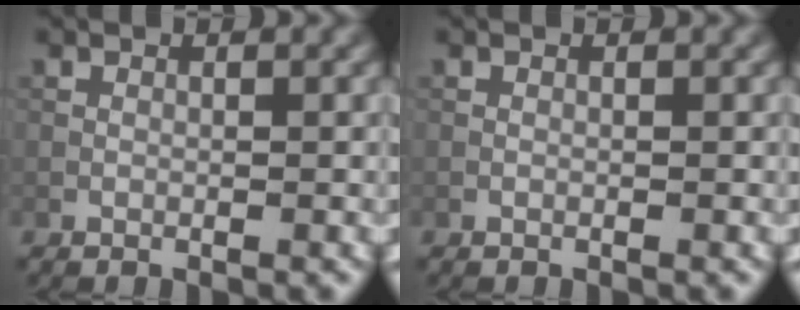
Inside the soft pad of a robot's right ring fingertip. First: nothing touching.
{"total": 0.0}